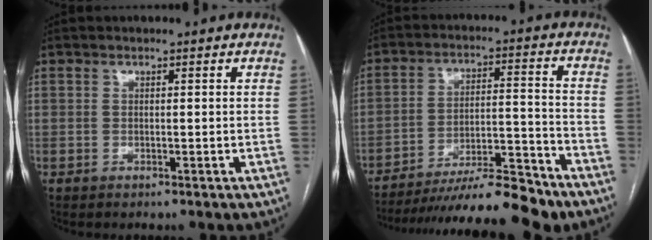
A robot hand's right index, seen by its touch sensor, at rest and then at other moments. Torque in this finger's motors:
{"motor_torque": [0.81, -0.84, 0.89, 0.18]}